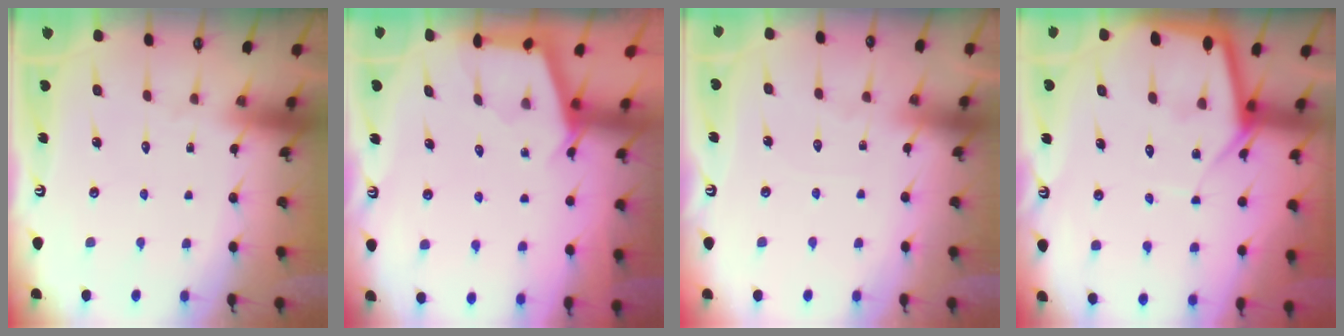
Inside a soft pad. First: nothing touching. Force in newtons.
{"total": 2.9, "press": 2.9, "slide": 0.3}
{"total": 4.7, "press": 4.7, "slide": 0.6}
{"total": 8.8, "press": 8.7, "slide": 0.7}